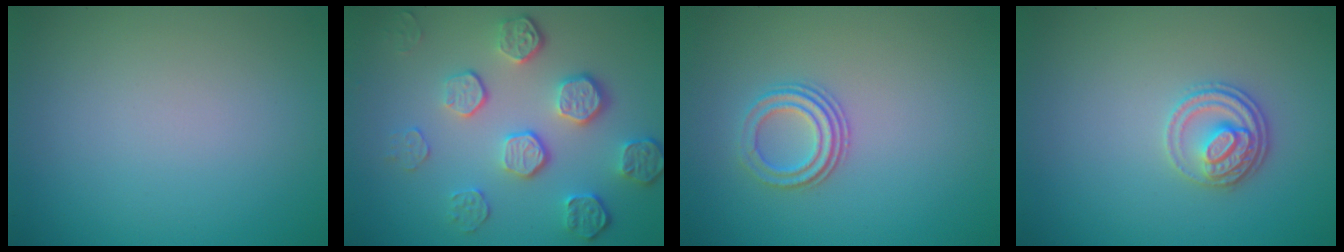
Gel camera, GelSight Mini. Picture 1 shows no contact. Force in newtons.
{"total": 5.5, "press": 4.0, "slide": 3.8}
{"total": 2.8, "press": 2.2, "slide": 1.7}
{"total": 2.7, "press": 2.5, "slide": 1.0}